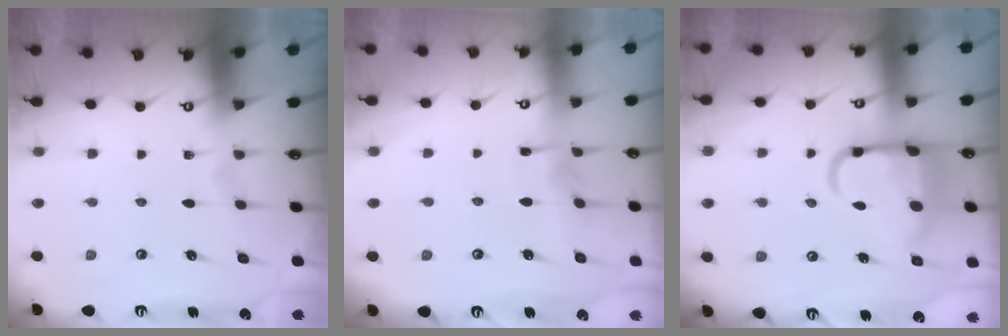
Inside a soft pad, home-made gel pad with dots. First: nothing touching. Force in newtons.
{"total": 3.7, "press": 3.7, "slide": 0.4}
{"total": 12.7, "press": 12.6, "slide": 1.4}